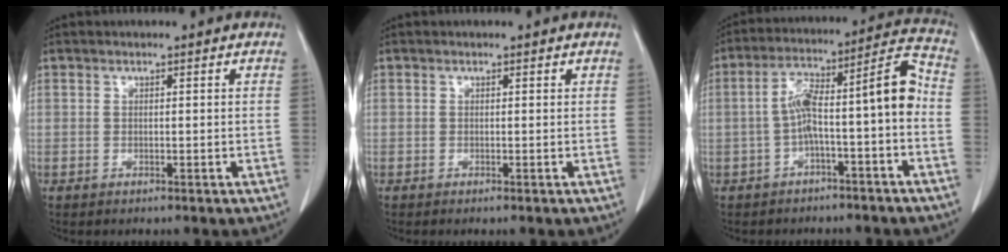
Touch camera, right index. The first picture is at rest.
{"total": 0.0}
{"total": 11.6, "force": [-2.3, 1.4, 11.2], "torque": [-0.181, 0.053, -0.036]}